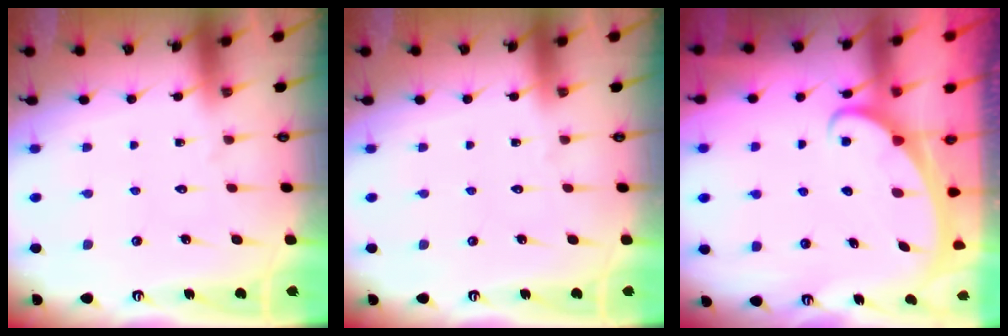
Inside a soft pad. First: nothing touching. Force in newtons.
{"total": 0.0}
{"total": 2.3, "press": 2.3, "slide": 0.3}